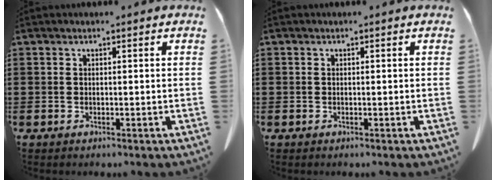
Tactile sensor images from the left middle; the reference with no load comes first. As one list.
[{"total": 0.0}]